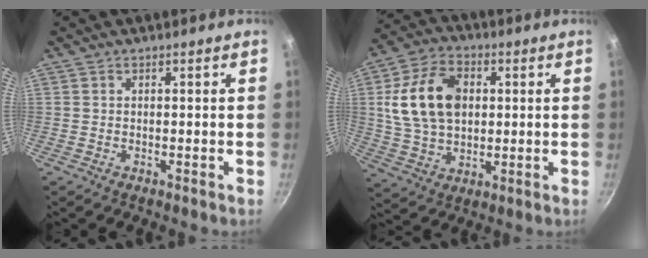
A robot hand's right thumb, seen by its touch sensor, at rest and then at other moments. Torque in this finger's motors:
{"motor_torque": [-1.16, 1.57, 0.80, -0.53, 0.22]}